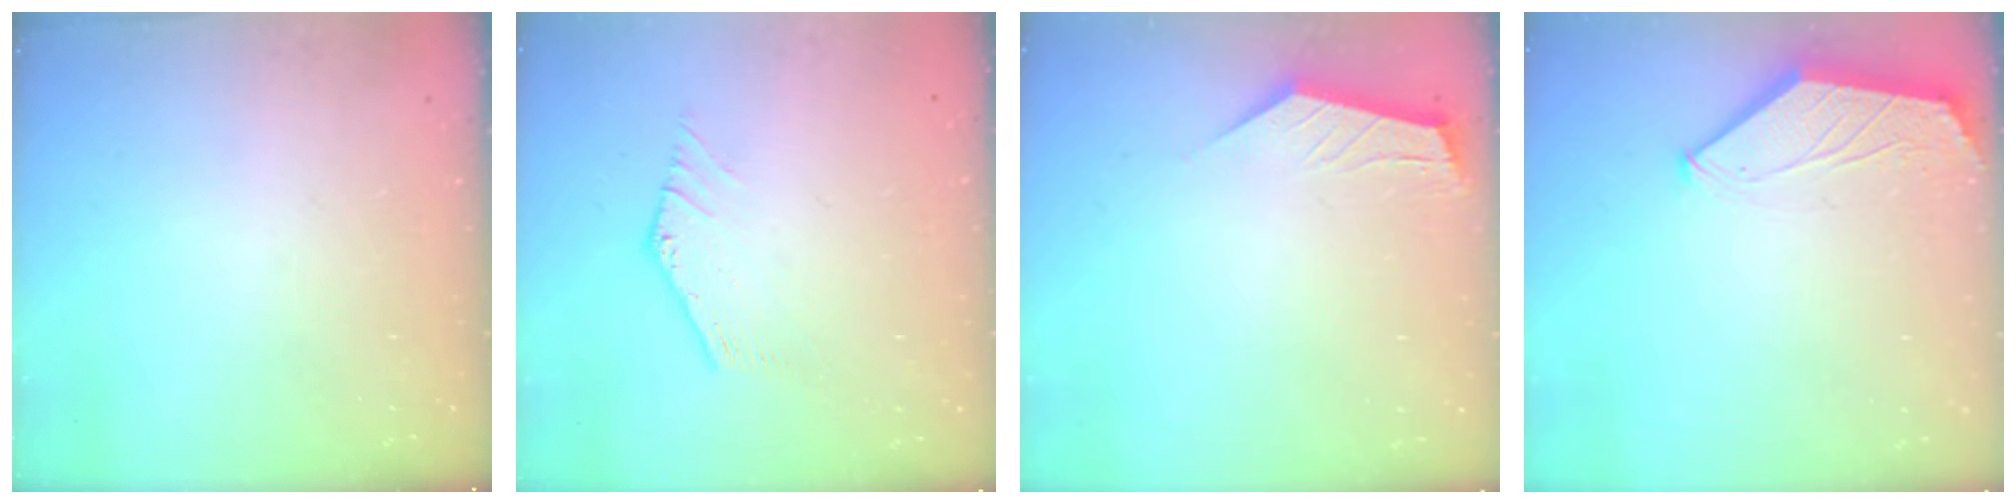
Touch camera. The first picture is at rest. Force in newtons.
{"total": 0.0}
{"total": 1.7, "press": 1.7, "slide": 0.1}
{"total": 1.6, "press": 1.6, "slide": 0.3}